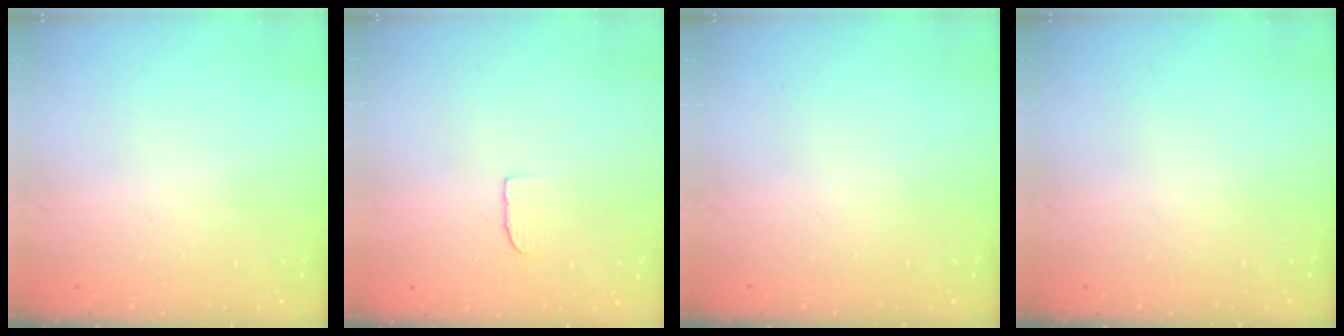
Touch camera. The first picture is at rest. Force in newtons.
{"total": 4.3, "press": 4.3, "slide": 0.3}
{"total": 0.0}
{"total": 0.0}